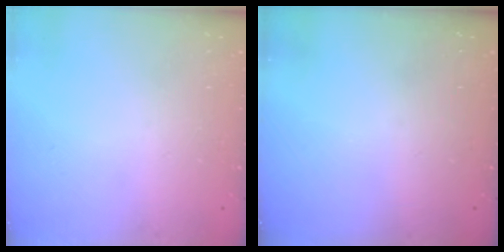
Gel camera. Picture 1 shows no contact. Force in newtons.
{"total": 0.0}